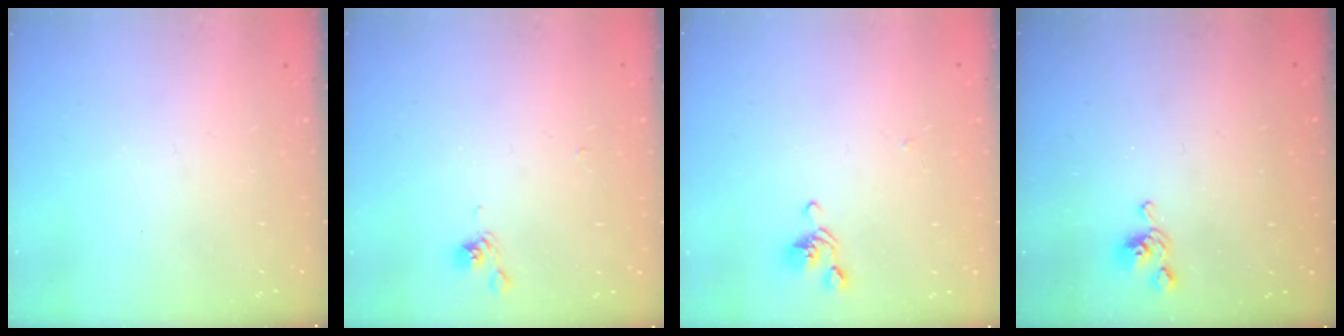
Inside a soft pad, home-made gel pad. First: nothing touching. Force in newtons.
{"total": 3.4, "press": 3.3, "slide": 0.4}
{"total": 2.5, "press": 2.3, "slide": 0.9}
{"total": 4.9, "press": 4.9, "slide": 0.3}